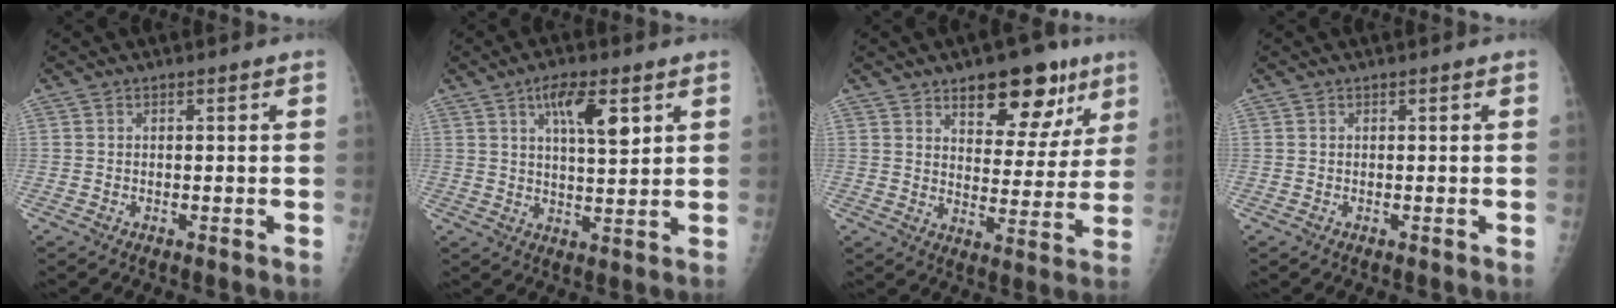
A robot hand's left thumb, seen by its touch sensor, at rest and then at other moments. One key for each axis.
{"total": 8.7, "fx": 3.9, "fy": 2.8, "fz": 7.3, "tx": -0.110, "ty": -0.016, "tz": 0.065}
{"total": 14.9, "fx": 8.8, "fy": 7.3, "fz": 9.6, "tx": -0.070, "ty": -0.043, "tz": 0.125}
{"total": 0.0}